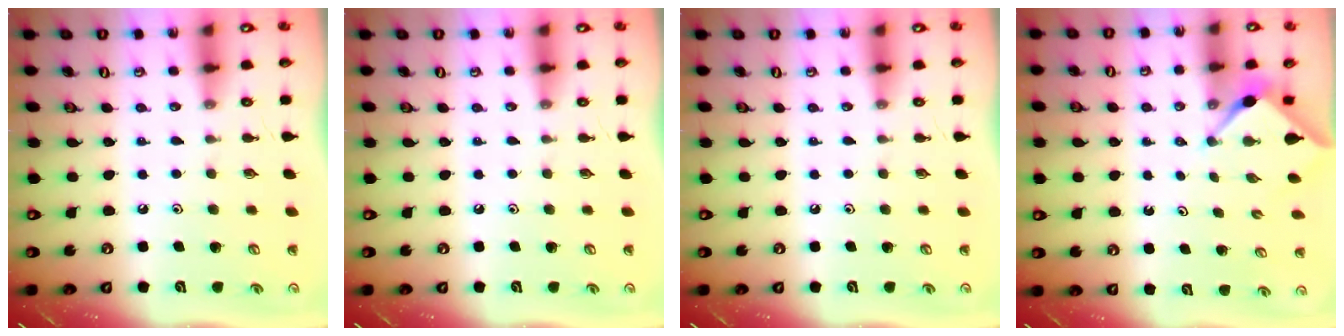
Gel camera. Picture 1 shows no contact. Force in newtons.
{"total": 0.0}
{"total": 0.0}
{"total": 3.0, "press": 2.9, "slide": 0.4}